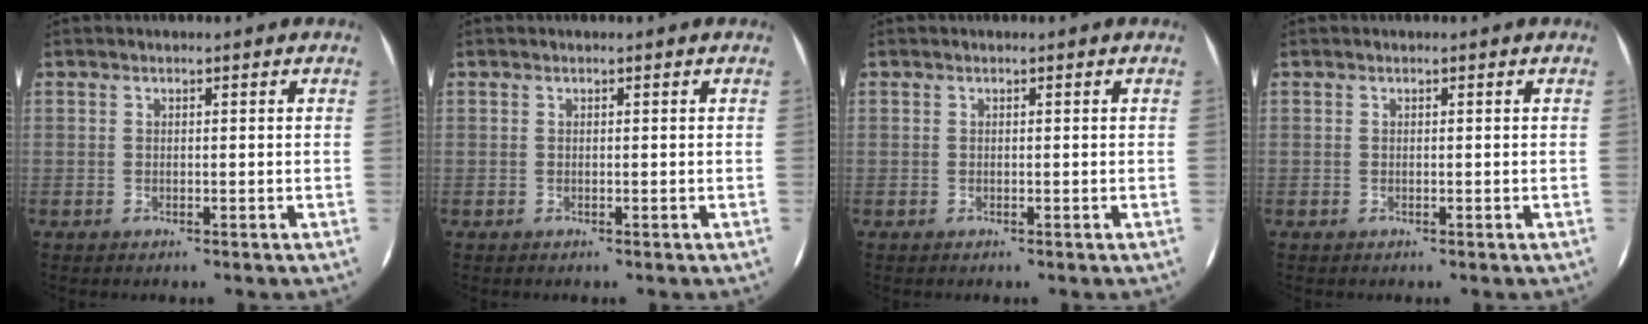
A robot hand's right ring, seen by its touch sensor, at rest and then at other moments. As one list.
[{"total": 0.0}, {"total": 0.0}, {"total": 0.0}]